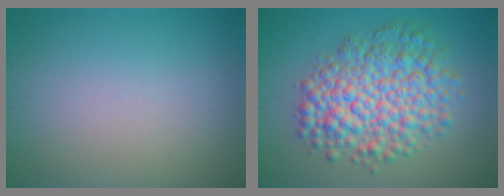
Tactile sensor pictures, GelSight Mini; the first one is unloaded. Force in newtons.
{"total": 7.8, "press": 7.8, "slide": 0.2}